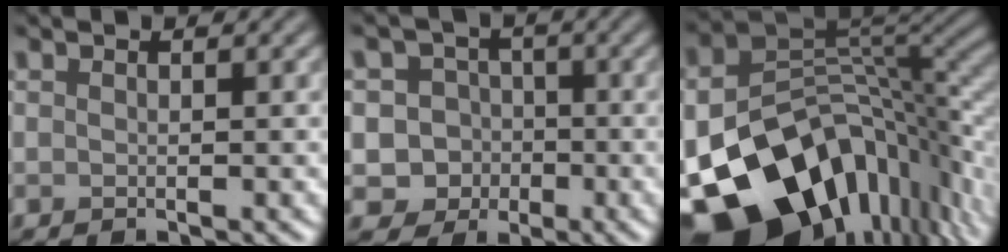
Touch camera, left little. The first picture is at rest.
{"total": 7.6, "force": [-2.0, 7.1, 1.6], "torque": [-0.013, 0.007, -0.063]}
{"total": 17.5, "force": [-7.0, 11.4, 11.3], "torque": [-0.219, -0.038, -0.098]}